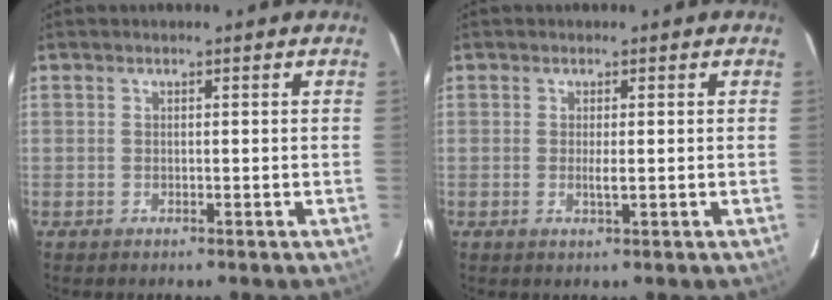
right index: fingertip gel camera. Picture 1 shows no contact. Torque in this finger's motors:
{"motor_torque": [0.39, 0.13, 0.20, 0.04]}